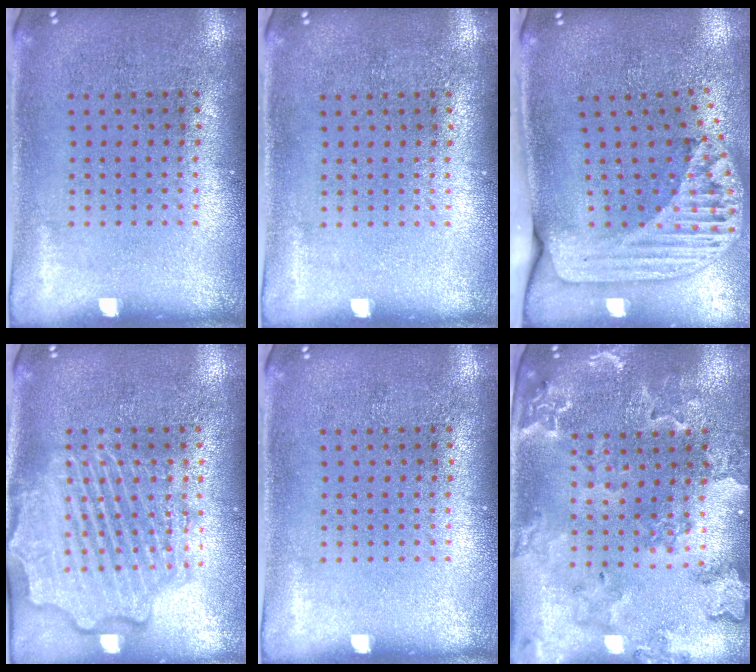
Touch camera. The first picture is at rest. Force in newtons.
{"total": 0.0}
{"total": 2.4, "press": 1.7, "slide": 1.7}
{"total": 4.4, "press": 4.4, "slide": 0.5}
{"total": 0.0}
{"total": 1.9, "press": 1.9, "slide": 0.3}